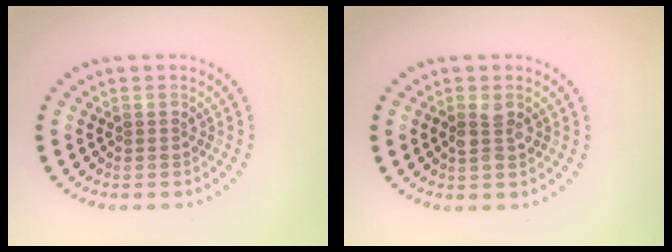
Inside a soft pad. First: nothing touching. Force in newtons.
{"total": 1.8, "press": 1.7, "slide": 0.2}